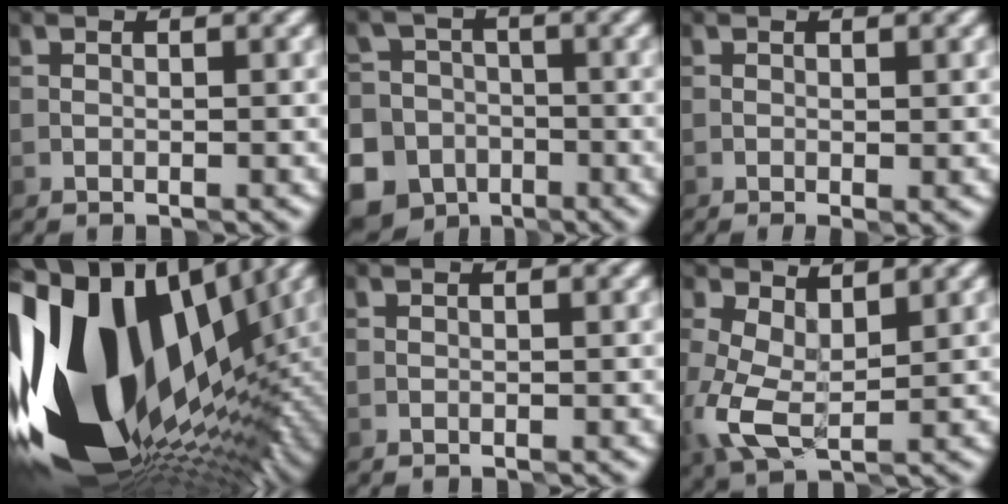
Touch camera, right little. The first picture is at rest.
{"total": 14.2, "force": [-8.0, 11.5, 2.4], "torque": [-0.079, -0.065, -0.133]}
{"total": 1.2, "force": [-0.1, 0.5, 1.1], "torque": [-0.019, -0.004, -0.002]}
{"total": 19.2, "force": [-0.6, 11.7, 15.2], "torque": [-0.315, -0.039, 0.001]}
{"total": 0.0}
{"total": 5.0, "force": [0.8, 3.0, 3.8], "torque": [-0.104, -0.005, 0.018]}